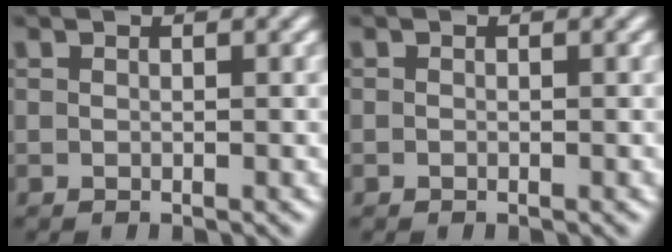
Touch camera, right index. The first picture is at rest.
{"total": 0.7, "force": [-0.3, -0.6, -0.2], "torque": [0.008, -0.005, -0.002]}